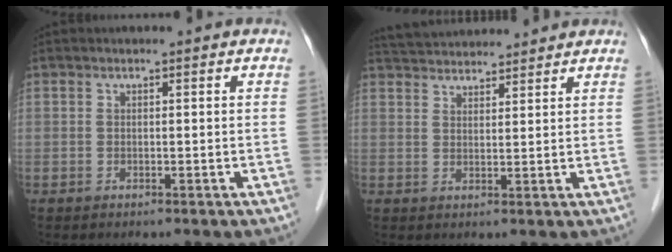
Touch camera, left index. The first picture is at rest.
{"total": 9.4, "force": [9.0, 1.3, 2.3], "torque": [-0.044, 0.035, 0.141]}